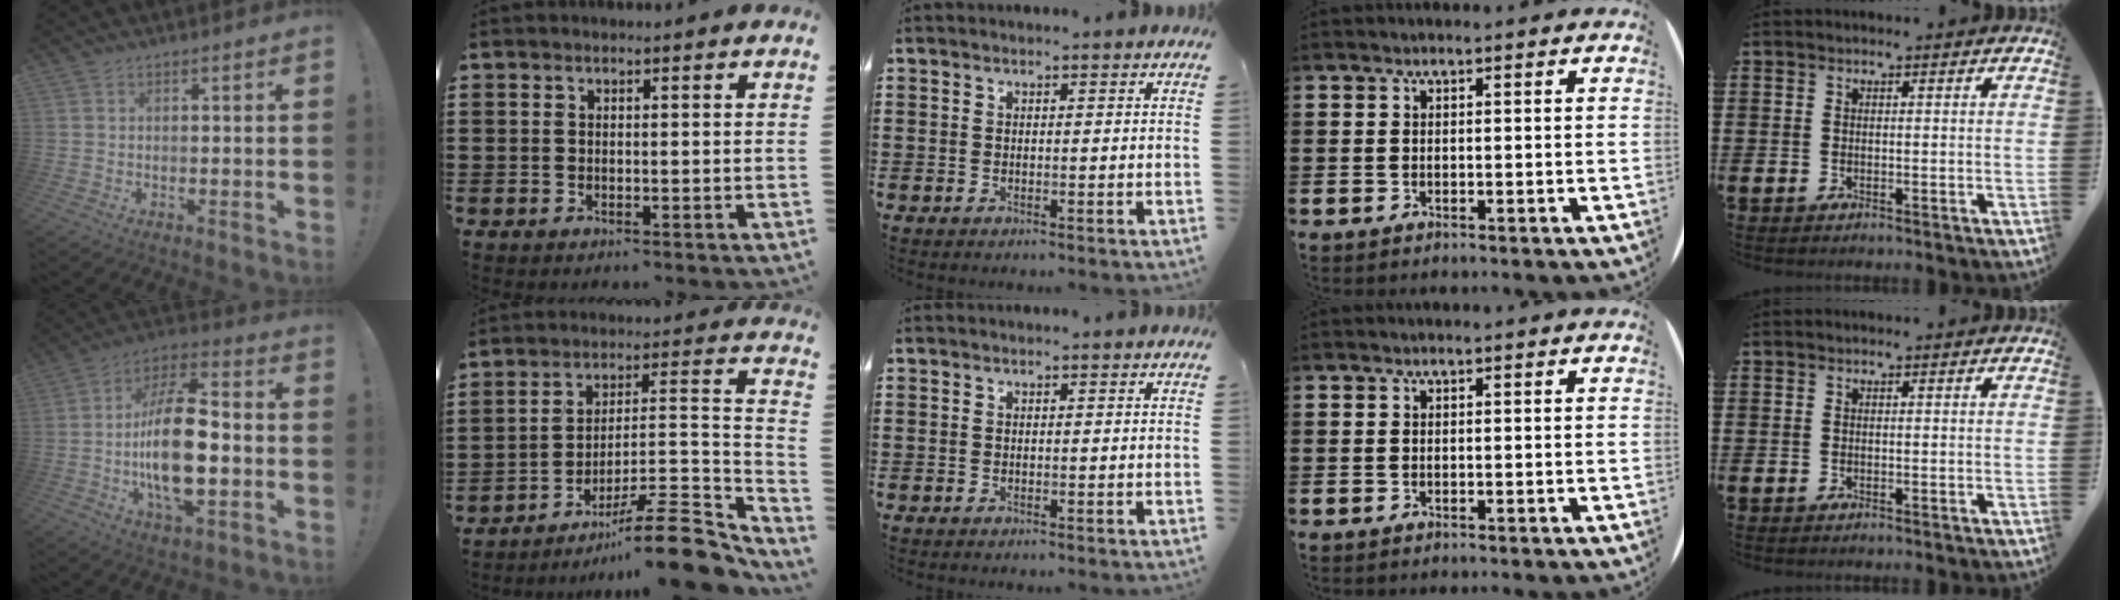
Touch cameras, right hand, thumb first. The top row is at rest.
{"thumb": {"total": 20.1, "force": [-3.2, 9.0, 17.6], "torque": [-0.325, 0.004, -0.055]}, "index": {"total": 12.6, "force": [-9.7, 2.0, 7.7], "torque": [-0.106, 0.035, -0.176]}}